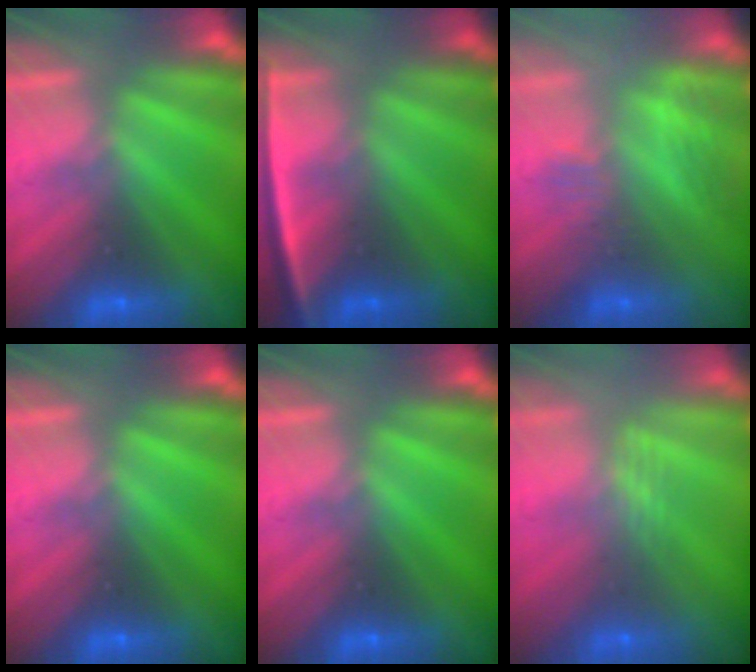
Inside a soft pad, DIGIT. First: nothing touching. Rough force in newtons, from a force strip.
{"total": 2.5}
{"total": 2.9}
{"total": 0.0}
{"total": 0.0}
{"total": 2.4}